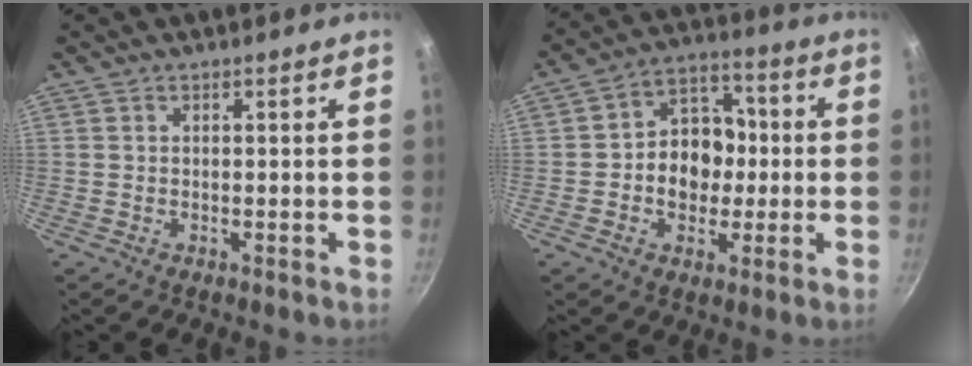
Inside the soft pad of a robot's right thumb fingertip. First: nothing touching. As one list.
[{"total": 12.1, "force": [-0.8, 9.8, 7.0], "torque": [-0.059, 0.026, -0.025]}]